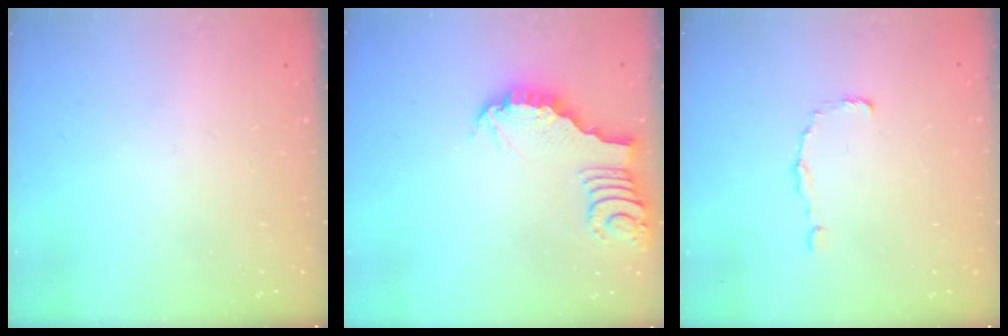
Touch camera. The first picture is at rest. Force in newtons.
{"total": 3.6, "press": 3.6, "slide": 0.4}
{"total": 1.5, "press": 1.5, "slide": 0.1}